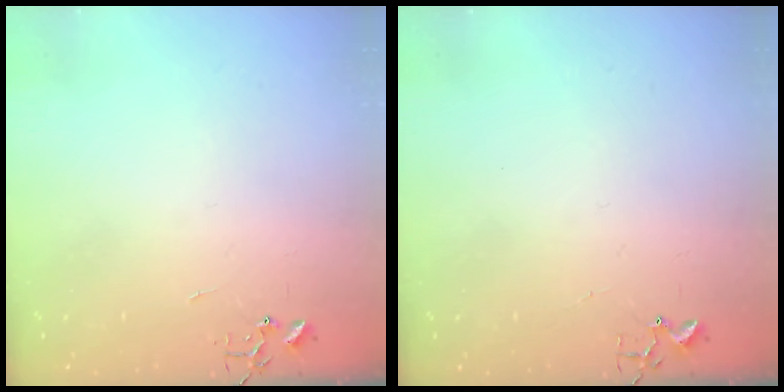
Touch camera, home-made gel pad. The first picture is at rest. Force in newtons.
{"total": 1.9, "press": 1.9, "slide": 0.2}